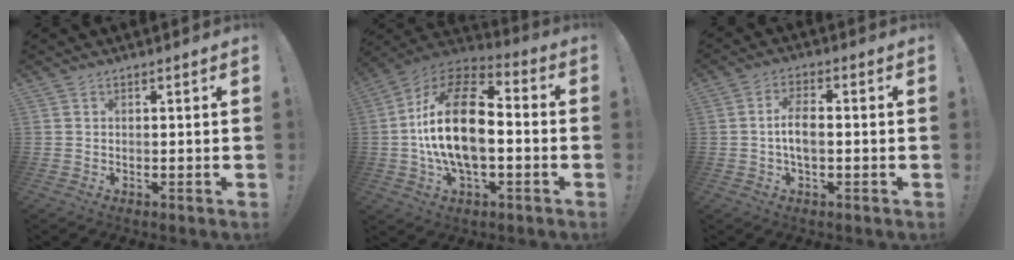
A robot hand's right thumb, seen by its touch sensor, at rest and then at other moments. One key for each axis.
{"total": 21.5, "fx": -1.0, "fy": 11.3, "fz": 18.2, "tx": -0.339, "ty": 0.019, "tz": -0.018}
{"total": 6.5, "fx": -0.6, "fy": 2.8, "fz": 5.8, "tx": -0.106, "ty": 0.002, "tz": -0.014}